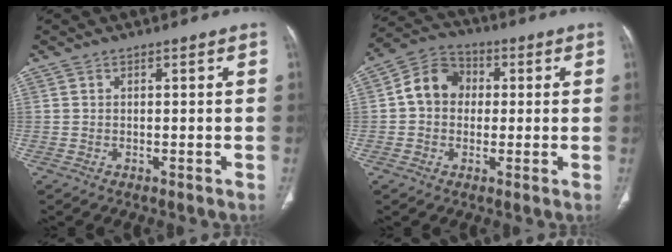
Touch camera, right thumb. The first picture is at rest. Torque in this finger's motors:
{"motor_torque": [0.61, 1.82, 0.64, -0.02, 0.03]}